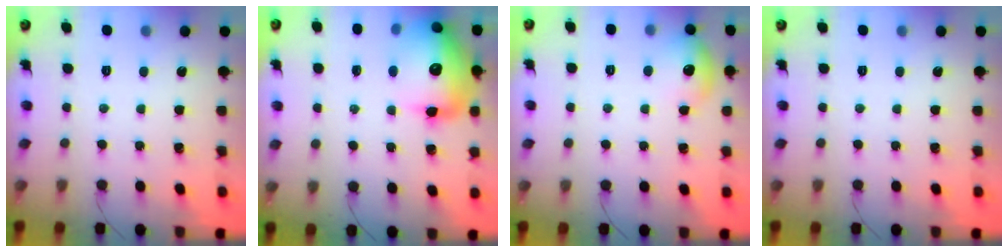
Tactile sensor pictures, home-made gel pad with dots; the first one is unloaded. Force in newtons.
{"total": 20.7, "press": 20.4, "slide": 3.5}
{"total": 9.8, "press": 9.0, "slide": 4.0}
{"total": 0.0}